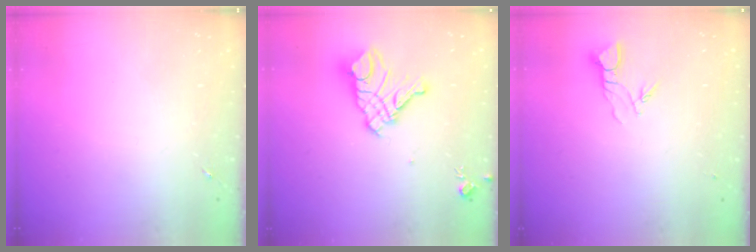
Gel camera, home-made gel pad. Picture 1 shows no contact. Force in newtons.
{"total": 14.3, "press": 14.2, "slide": 1.6}
{"total": 4.3, "press": 4.3, "slide": 0.3}